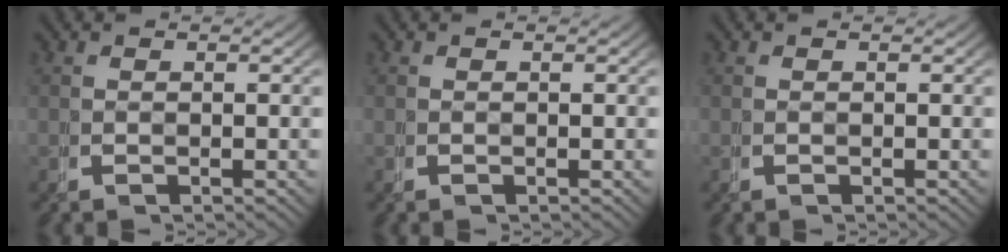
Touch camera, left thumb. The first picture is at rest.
{"total": 0.0}
{"total": 0.0}